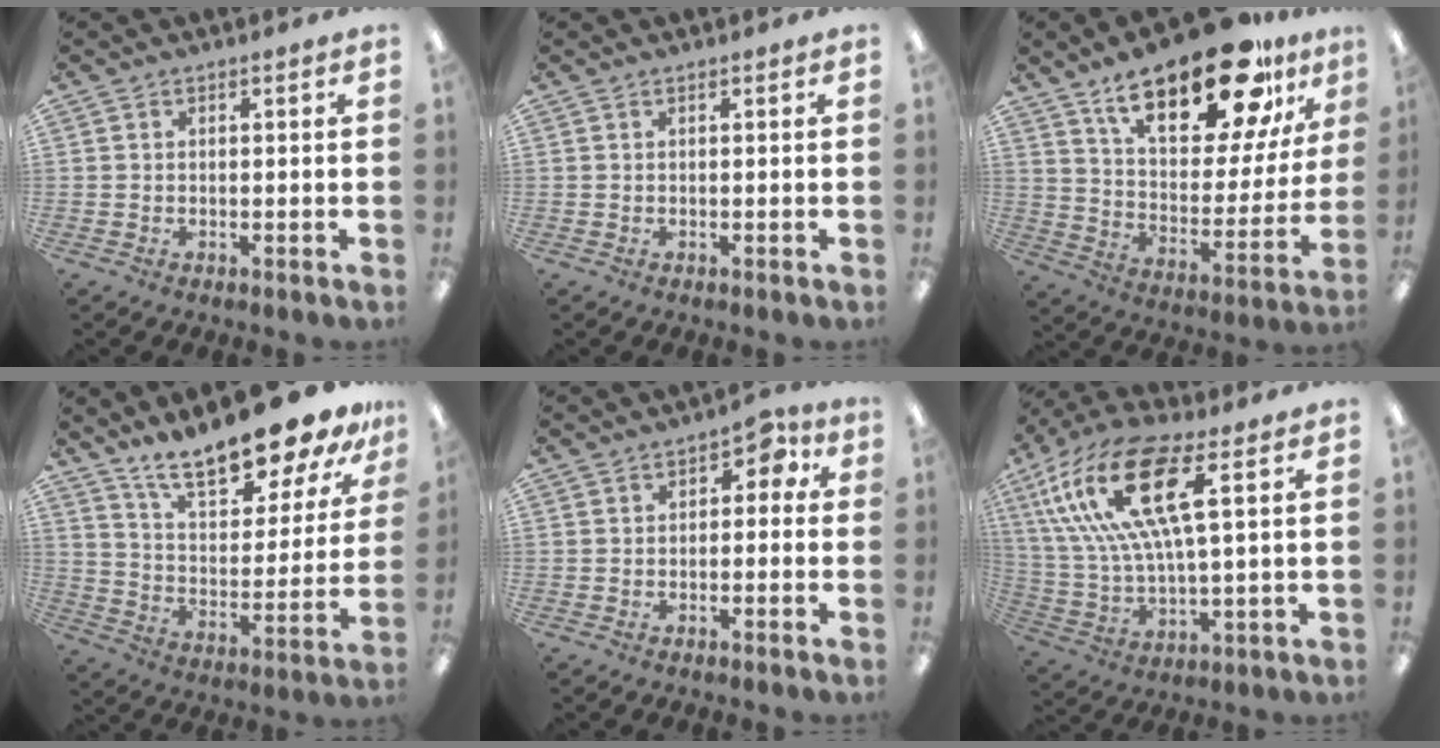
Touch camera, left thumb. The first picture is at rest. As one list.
[{"total": 0.0}, {"total": 25.6, "force": [16.8, 9.8, 16.7], "torque": [-0.258, -0.092, 0.279]}, {"total": 20.6, "force": [17.4, 5.5, 9.6], "torque": [-0.160, -0.118, 0.297]}, {"total": 3.9, "force": [0.6, 2.6, 2.8], "torque": [-0.034, -0.001, 0.002]}, {"total": 19.1, "force": [8.7, 6.6, 15.7], "torque": [-0.343, -0.016, 0.141]}]